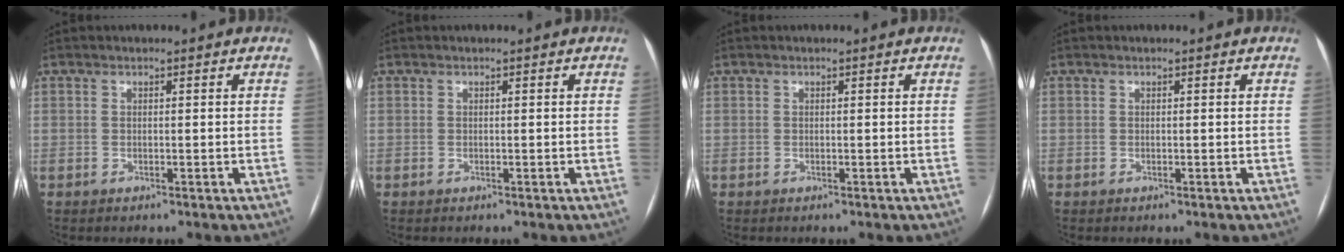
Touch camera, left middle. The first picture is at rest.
{"total": 0.0}
{"total": 0.0}
{"total": 0.0}